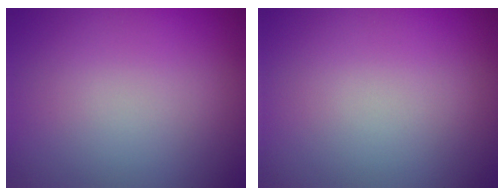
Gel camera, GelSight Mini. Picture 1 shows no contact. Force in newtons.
{"total": 0.0}